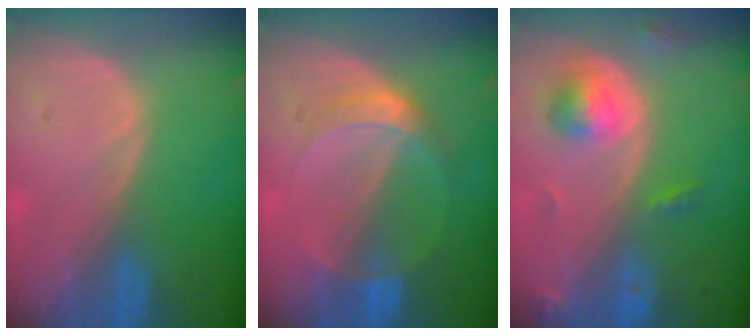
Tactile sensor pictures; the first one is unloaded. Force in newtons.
{"total": 5.2, "press": 4.8, "slide": 2.0}
{"total": 5.2, "press": 4.9, "slide": 1.8}